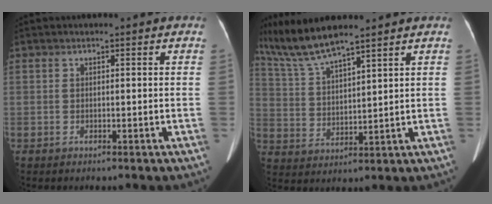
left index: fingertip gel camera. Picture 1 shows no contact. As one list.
[{"total": 9.0, "force": [7.9, 0.1, 4.3], "torque": [-0.098, 0.008, 0.161]}]